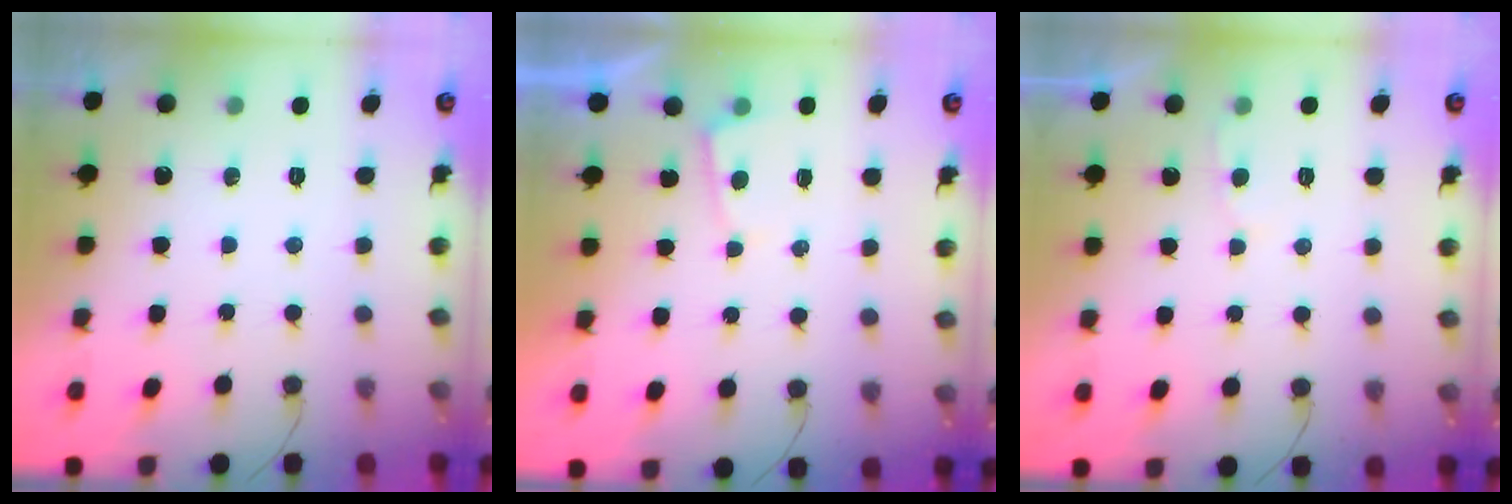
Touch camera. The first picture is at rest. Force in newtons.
{"total": 1.2, "press": 1.2, "slide": 0.1}
{"total": 2.1, "press": 2.1, "slide": 0.2}